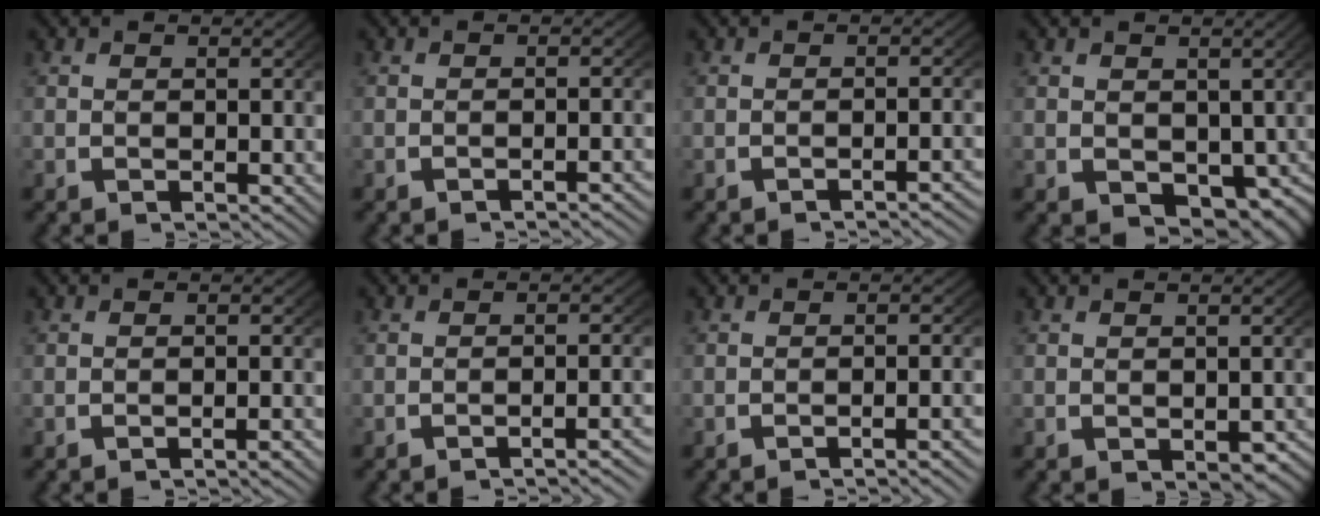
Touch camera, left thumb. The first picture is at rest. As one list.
[{"total": 1.2, "force": [-1.1, -0.1, 0.6], "torque": [-0.012, 0.004, -0.018]}, {"total": 1.7, "force": [-1.5, -0.1, 0.8], "torque": [-0.018, 0.004, -0.023]}, {"total": 4.1, "force": [-0.5, 3.1, 2.5], "torque": [-0.041, -0.025, 0.014]}, {"total": 1.2, "force": [-1.0, -0.1, 0.7], "torque": [-0.015, 0.002, -0.016]}, {"total": 2.5, "force": [-2.0, 0.0, 1.6], "torque": [-0.025, 0.005, -0.030]}, {"total": 2.1, "force": [-1.6, -0.1, 1.3], "torque": [-0.021, 0.007, -0.027]}, {"total": 1.4, "force": [-0.5, 0.9, 0.9], "torque": [-0.011, -0.010, -0.001]}]